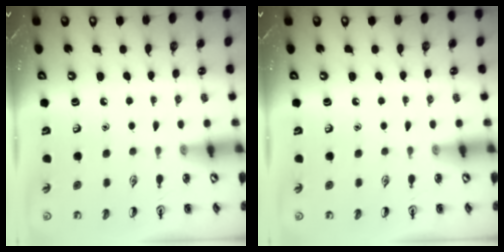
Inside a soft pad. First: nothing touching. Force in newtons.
{"total": 0.0}